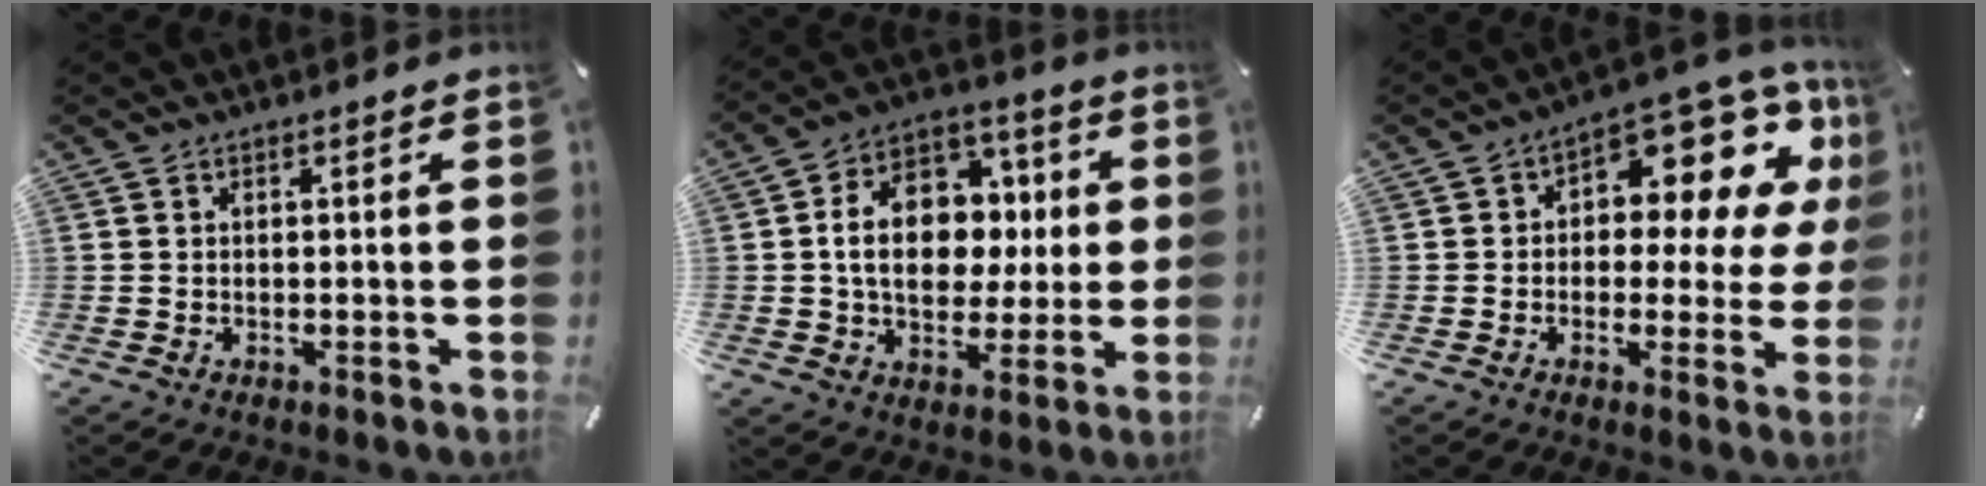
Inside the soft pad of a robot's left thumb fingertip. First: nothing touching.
{"total": 15.6, "force": [0.6, 12.1, 9.8], "torque": [-0.173, 0.012, 0.016]}
{"total": 11.6, "force": [5.5, 6.6, 7.8], "torque": [-0.103, -0.053, 0.094]}